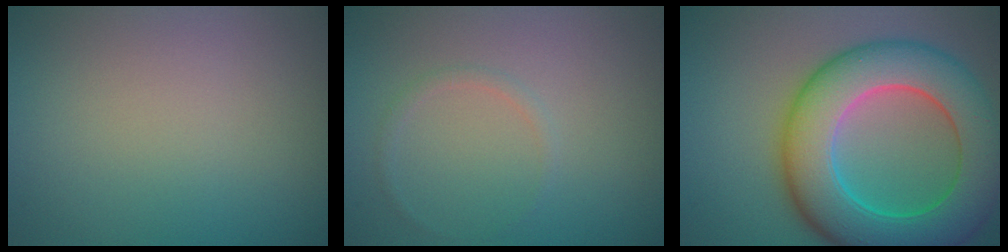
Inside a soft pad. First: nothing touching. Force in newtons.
{"total": 0.8, "press": 0.8, "slide": 0.0}
{"total": 11.3, "press": 11.3, "slide": 0.3}